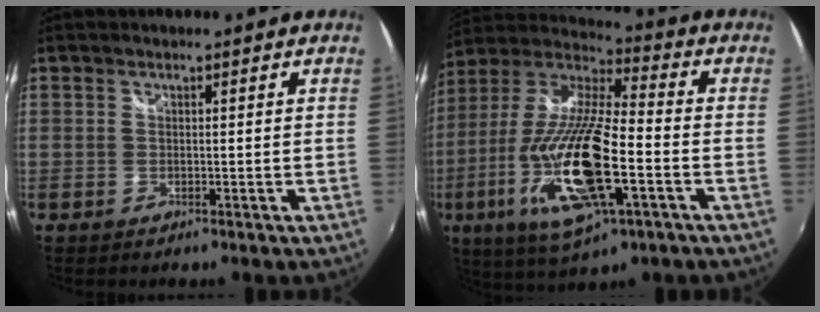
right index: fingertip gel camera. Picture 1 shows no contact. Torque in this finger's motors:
{"motor_torque": [2.14, 0.00, 1.05, 0.21]}